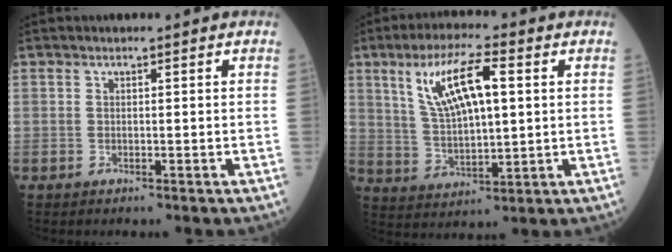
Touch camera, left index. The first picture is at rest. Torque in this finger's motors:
{"motor_torque": [1.09, -1.05, 0.50, 0.16]}